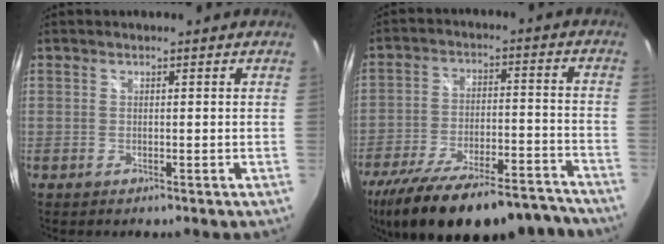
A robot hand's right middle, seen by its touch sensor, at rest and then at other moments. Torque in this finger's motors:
{"motor_torque": [1.08, -1.06, 0.58, 0.18]}